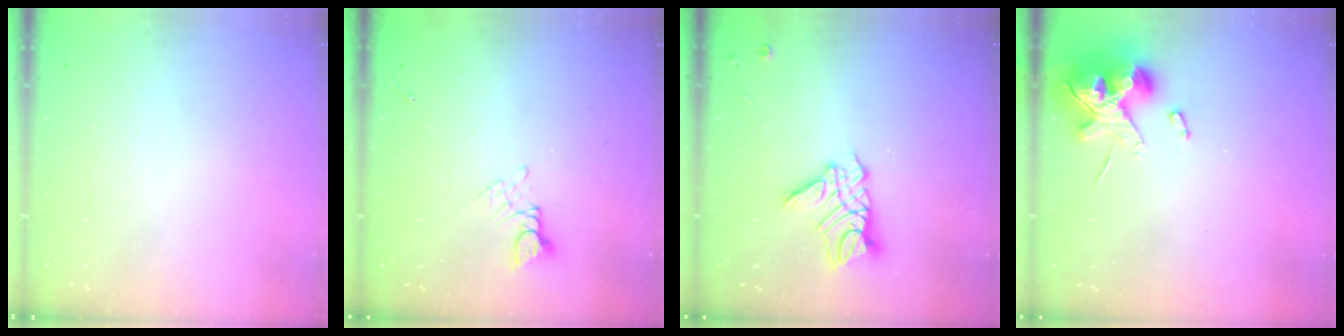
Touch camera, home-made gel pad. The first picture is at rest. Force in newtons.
{"total": 3.8, "press": 3.8, "slide": 0.3}
{"total": 10.3, "press": 10.3, "slide": 0.9}
{"total": 11.6, "press": 11.4, "slide": 1.9}